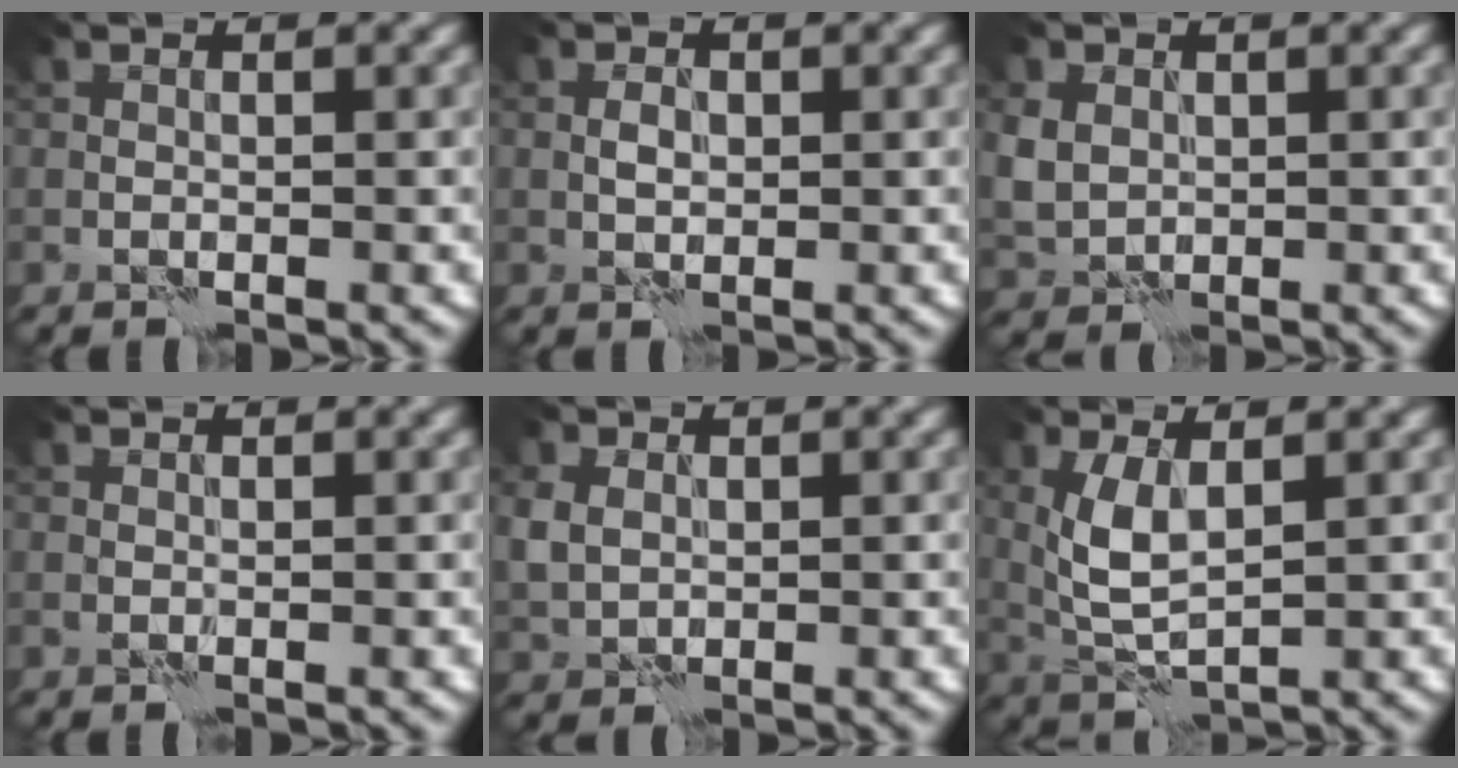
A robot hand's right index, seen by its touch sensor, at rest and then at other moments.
{"total": 1.4, "force": [-0.1, 0.8, 1.1], "torque": [-0.018, 0.004, -0.003]}
{"total": 2.9, "force": [0.5, 2.5, 1.4], "torque": [-0.039, 0.001, 0.010]}
{"total": 0.0}
{"total": 2.6, "force": [0.4, 2.2, 1.4], "torque": [-0.040, 0.003, 0.006]}
{"total": 4.1, "force": [1.0, 1.6, 3.7], "torque": [-0.083, 0.001, 0.023]}